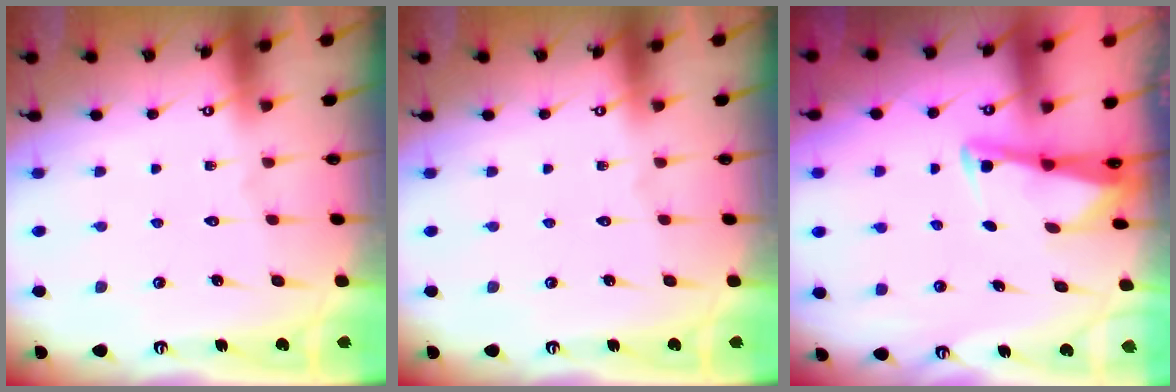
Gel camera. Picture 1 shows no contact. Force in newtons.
{"total": 0.0}
{"total": 2.8, "press": 2.8, "slide": 0.2}